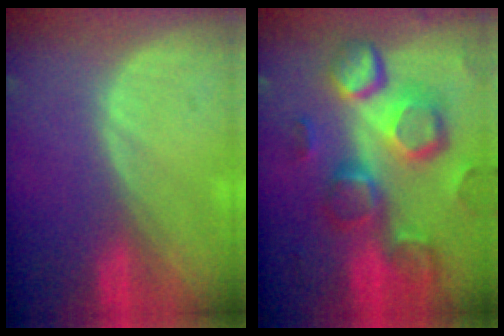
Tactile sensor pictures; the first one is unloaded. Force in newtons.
{"total": 12.8, "press": 11.2, "slide": 6.2}